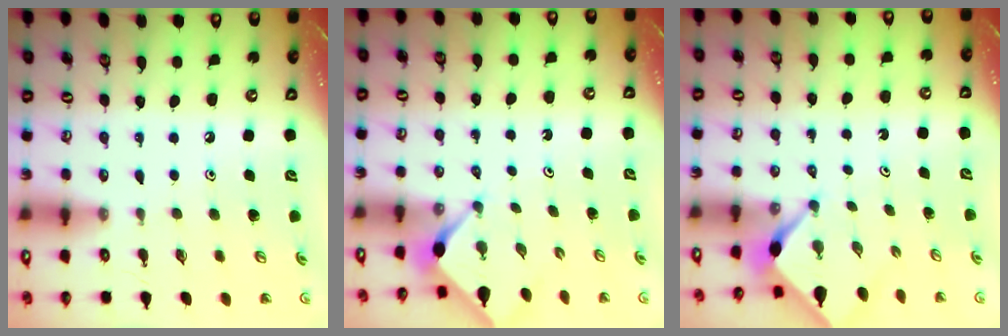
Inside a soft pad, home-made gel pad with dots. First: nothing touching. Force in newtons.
{"total": 2.9, "press": 2.9, "slide": 0.3}
{"total": 2.2, "press": 2.1, "slide": 0.3}